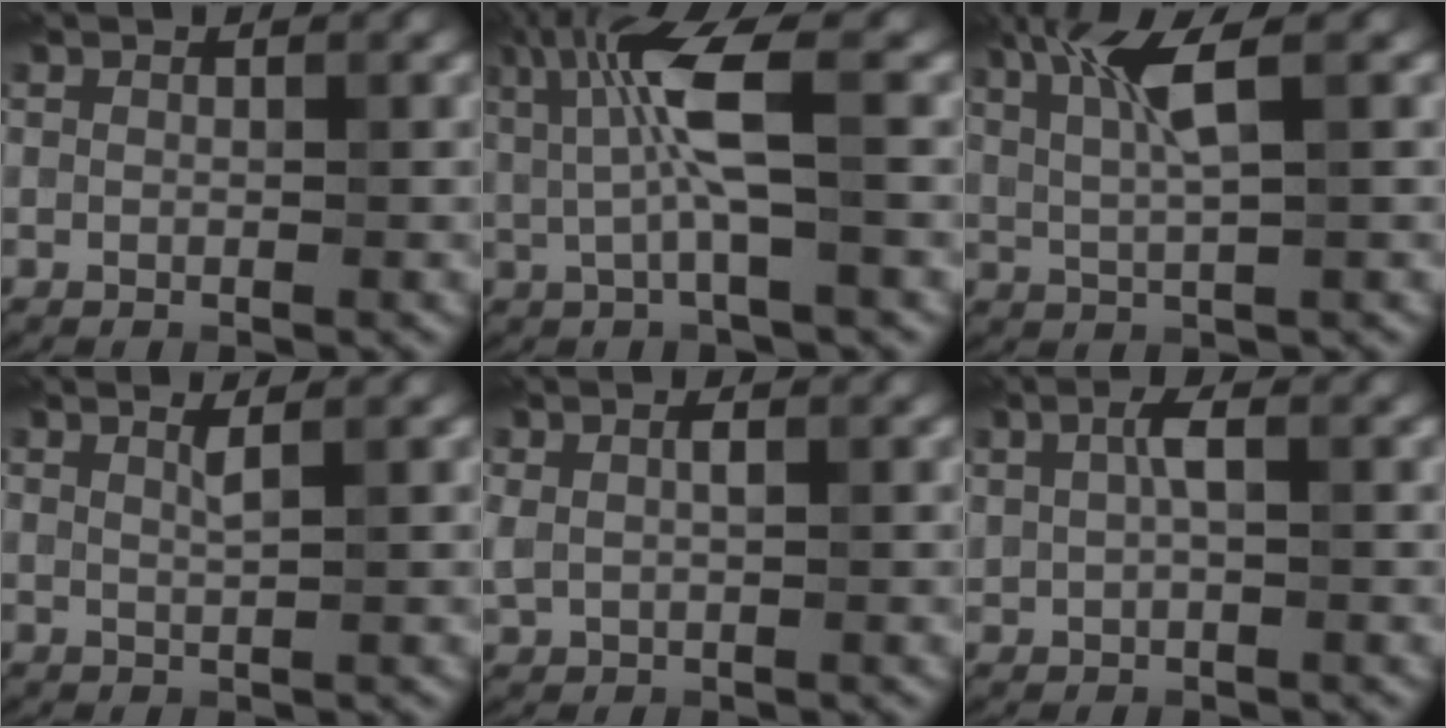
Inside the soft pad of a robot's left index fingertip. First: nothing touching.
{"total": 6.0, "force": [1.1, 1.0, 5.8], "torque": [-0.121, 0.005, 0.021]}
{"total": 4.8, "force": [1.9, 0.7, 4.3], "torque": [-0.089, 0.001, 0.037]}
{"total": 1.4, "force": [0.8, 0.3, 1.2], "torque": [-0.016, 0.001, 0.011]}
{"total": 1.6, "force": [0.5, 0.7, 1.4], "torque": [-0.034, 0.000, 0.013]}
{"total": 2.0, "force": [0.6, 0.7, 1.7], "torque": [-0.039, 0.004, 0.013]}